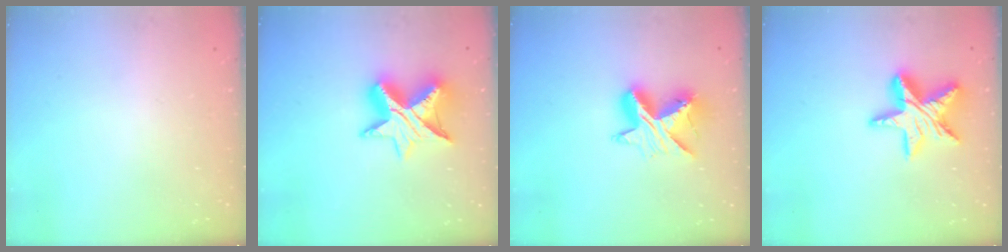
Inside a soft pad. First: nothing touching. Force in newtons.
{"total": 12.4, "press": 12.4, "slide": 0.5}
{"total": 10.1, "press": 10.1, "slide": 0.7}
{"total": 15.5, "press": 15.4, "slide": 1.1}